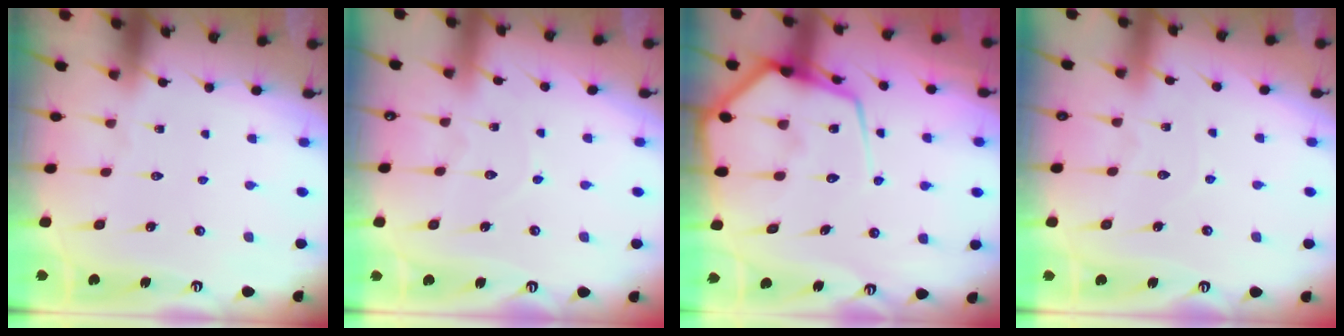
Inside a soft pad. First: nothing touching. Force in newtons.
{"total": 5.2, "press": 5.1, "slide": 0.5}
{"total": 15.7, "press": 15.6, "slide": 1.7}
{"total": 4.2, "press": 4.2, "slide": 0.4}